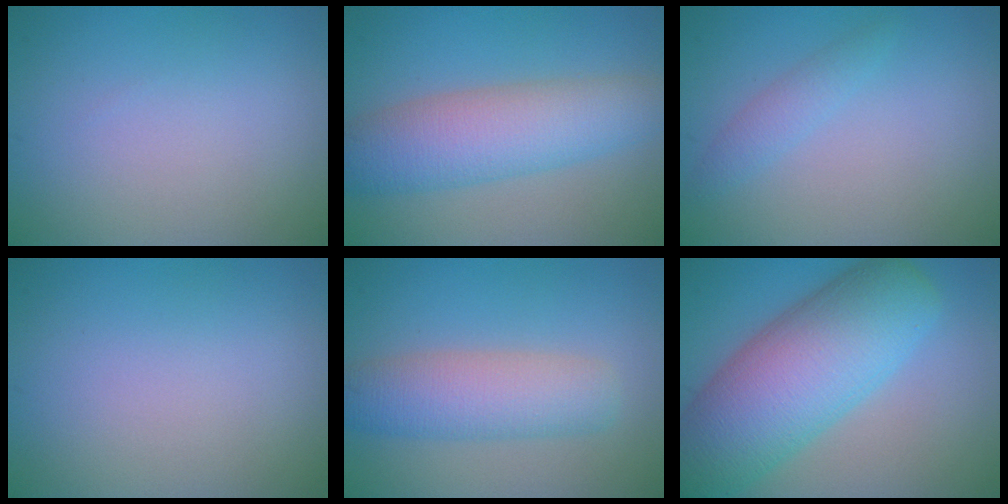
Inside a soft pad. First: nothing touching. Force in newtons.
{"total": 6.9, "press": 6.9, "slide": 0.3}
{"total": 1.5, "press": 1.5, "slide": 0.1}
{"total": 0.0}
{"total": 5.2, "press": 5.2, "slide": 0.2}
{"total": 11.8, "press": 11.8, "slide": 0.4}